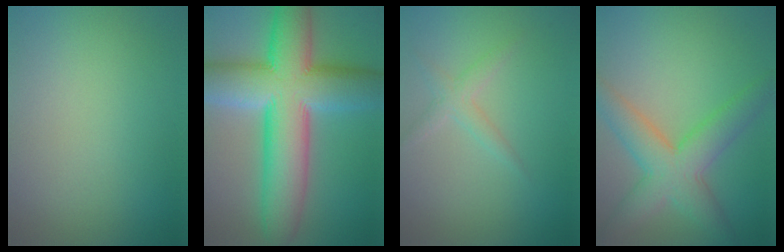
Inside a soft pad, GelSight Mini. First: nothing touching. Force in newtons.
{"total": 13.9, "press": 13.9, "slide": 0.3}
{"total": 1.7, "press": 1.7, "slide": 0.1}
{"total": 6.3, "press": 6.3, "slide": 0.3}